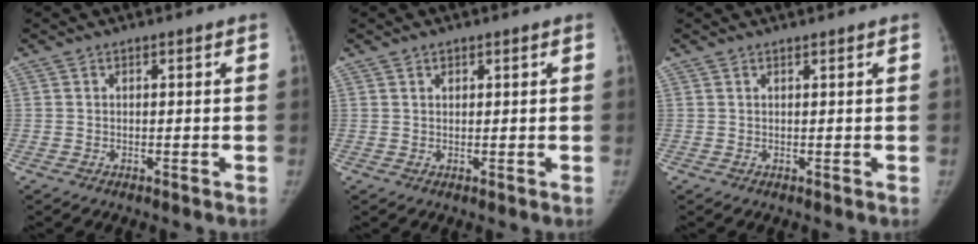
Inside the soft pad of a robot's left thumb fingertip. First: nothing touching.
{"total": 1.0, "force": [0.7, 0.7, 0.4], "torque": [0.000, -0.003, 0.010]}
{"total": 0.7, "force": [0.7, 0.0, 0.2], "torque": [-0.001, 0.006, 0.013]}